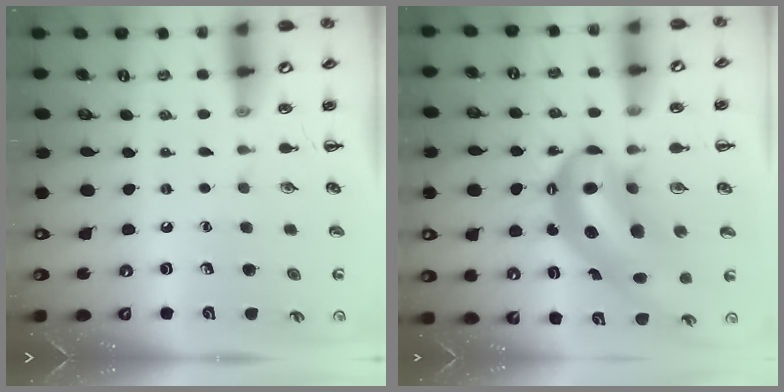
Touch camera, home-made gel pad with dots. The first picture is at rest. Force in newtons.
{"total": 12.0, "press": 11.6, "slide": 3.0}